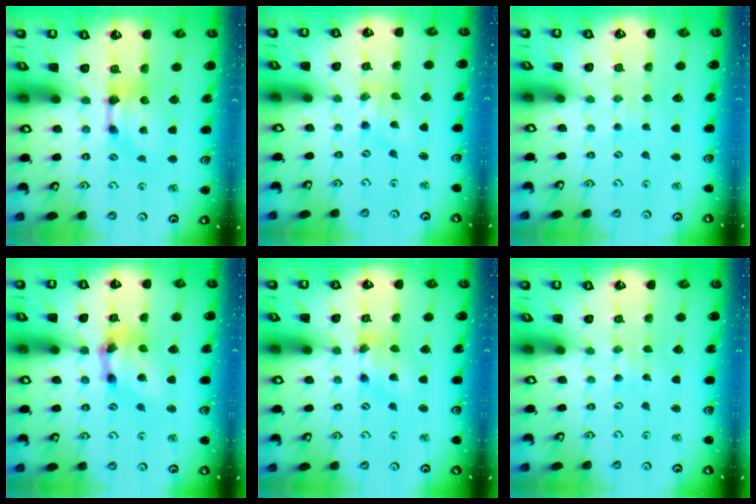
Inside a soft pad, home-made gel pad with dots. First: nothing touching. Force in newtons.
{"total": 2.7, "press": 2.5, "slide": 0.9}
{"total": 4.2, "press": 4.1, "slide": 0.3}
{"total": 6.1, "press": 5.7, "slide": 2.1}
{"total": 1.8, "press": 1.3, "slide": 1.2}
{"total": 6.1, "press": 6.1, "slide": 0.2}